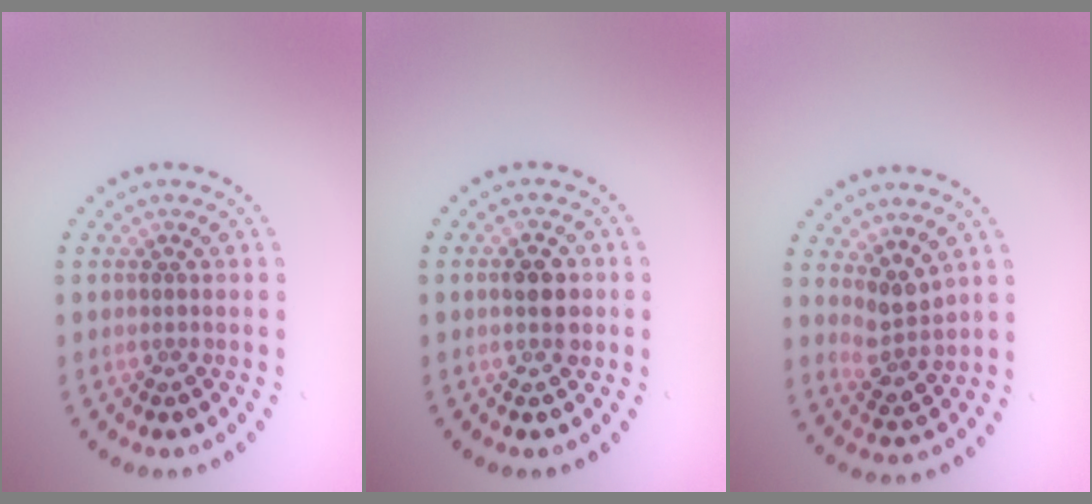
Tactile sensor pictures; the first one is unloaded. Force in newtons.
{"total": 2.7, "press": 2.7, "slide": 0.2}
{"total": 2.5, "press": 2.0, "slide": 1.5}